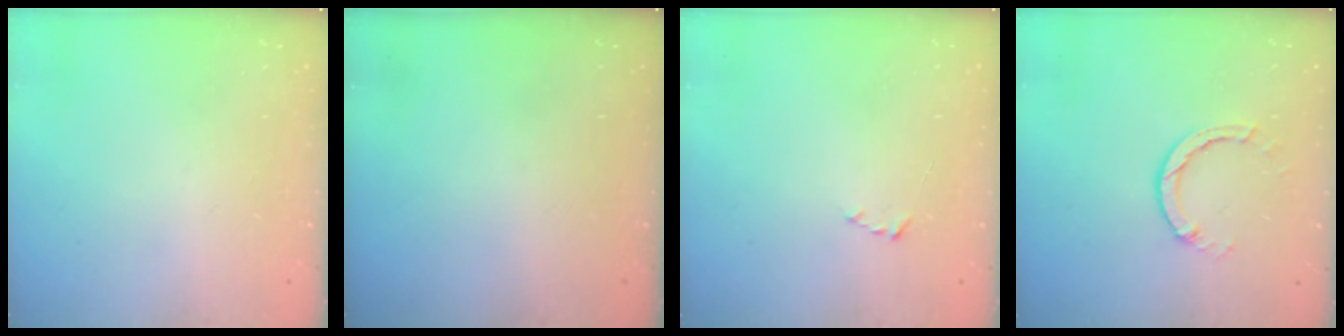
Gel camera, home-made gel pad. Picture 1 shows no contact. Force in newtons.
{"total": 0.0}
{"total": 2.2, "press": 2.1, "slide": 0.3}
{"total": 2.7, "press": 2.7, "slide": 0.3}